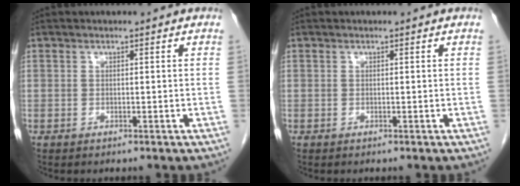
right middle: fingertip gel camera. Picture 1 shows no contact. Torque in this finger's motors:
{"motor_torque": [0.88, -0.24, 0.13, 0.05]}